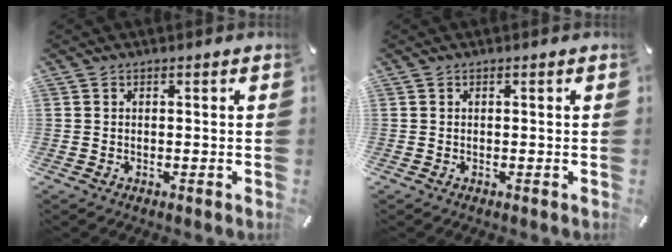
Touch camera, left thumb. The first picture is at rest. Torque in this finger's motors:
{"motor_torque": [0.00, 0.00, 0.02, 0.01, 0.00]}